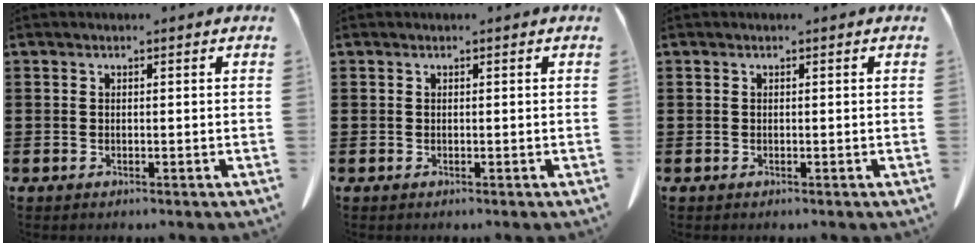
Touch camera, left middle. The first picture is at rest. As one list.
[{"total": 0.0}, {"total": 0.0}]